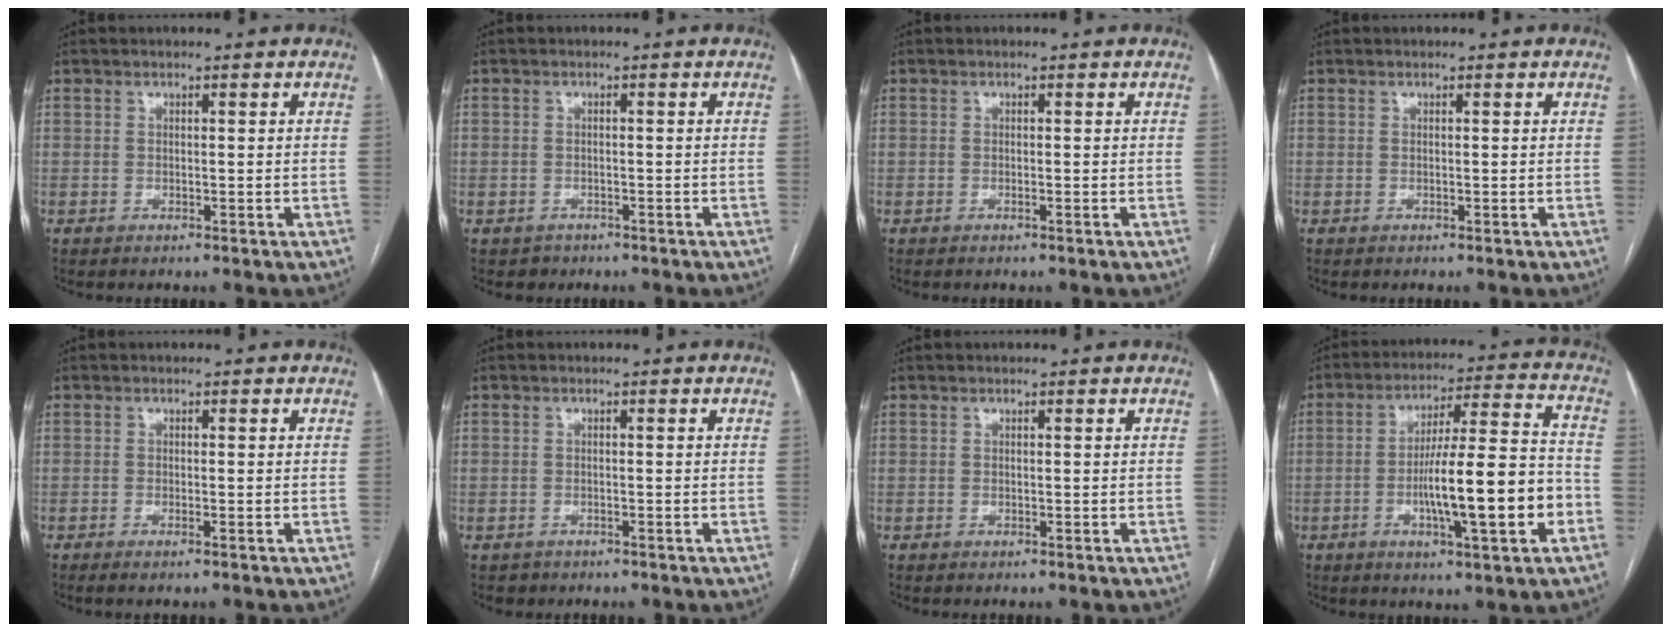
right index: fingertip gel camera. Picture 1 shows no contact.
{"total": 2.2, "force": [-1.2, 1.8, -0.3], "torque": [0.003, 0.009, -0.018]}
{"total": 0.0}
{"total": 0.0}
{"total": 1.0, "force": [-0.6, -0.2, 0.8], "torque": [-0.014, -0.002, -0.010]}
{"total": 1.6, "force": [-0.9, 1.3, -0.2], "torque": [-0.004, 0.006, -0.013]}
{"total": 0.0}
{"total": 15.3, "force": [-4.2, 1.4, 14.6], "torque": [-0.238, 0.009, -0.061]}